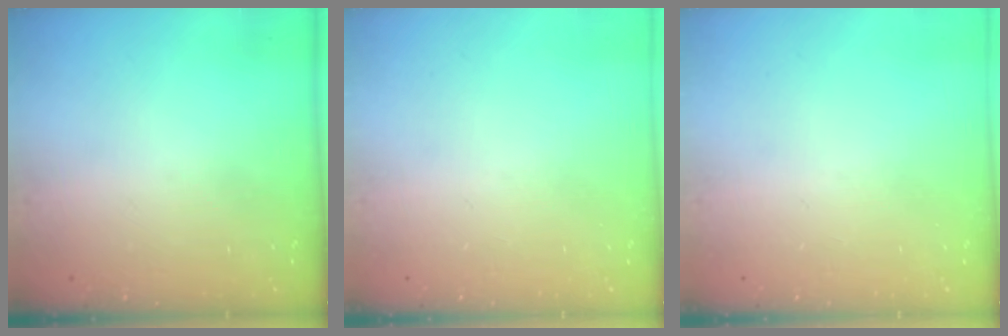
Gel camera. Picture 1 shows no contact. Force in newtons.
{"total": 0.0}
{"total": 0.0}